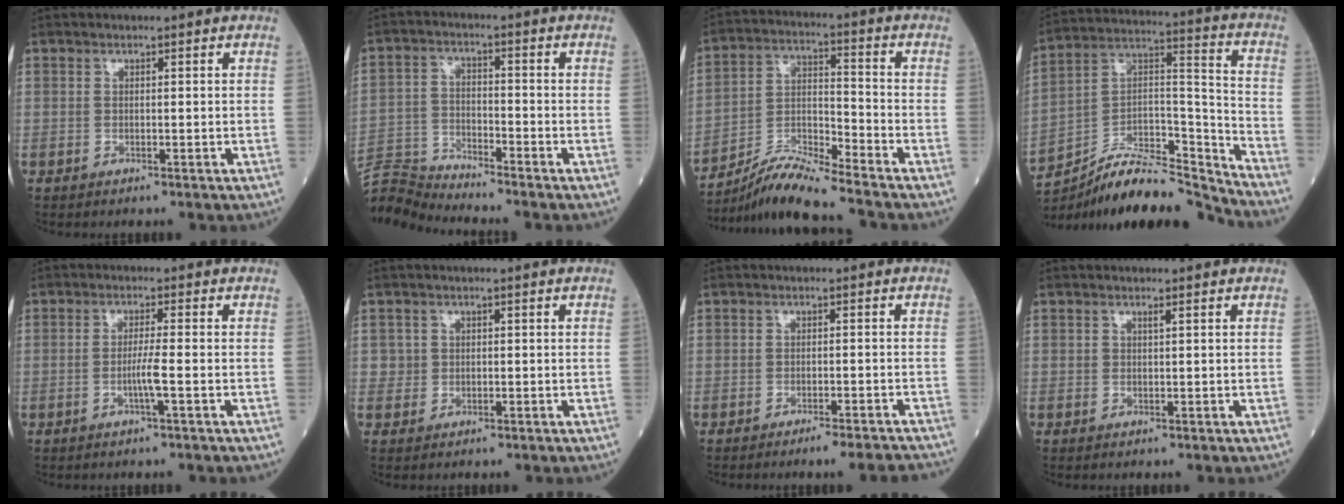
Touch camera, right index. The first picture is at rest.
{"total": 7.2, "force": [-7.0, -1.4, -0.9], "torque": [0.005, -0.004, -0.137]}
{"total": 9.5, "force": [-8.9, -1.3, 3.0], "torque": [-0.069, 0.000, -0.165]}
{"total": 18.7, "force": [-17.3, 2.0, 6.9], "torque": [-0.120, 0.039, -0.291]}
{"total": 3.2, "force": [-1.0, -0.5, 3.0], "torque": [-0.058, -0.003, -0.021]}
{"total": 1.7, "force": [0.2, 1.7, 0.0], "torque": [0.011, 0.005, -0.001]}
{"total": 6.3, "force": [-5.8, -0.4, 2.3], "torque": [-0.017, -0.007, -0.077]}
{"total": 0.5, "force": [0.3, 0.1, 0.4], "torque": [-0.009, -0.001, 0.005]}